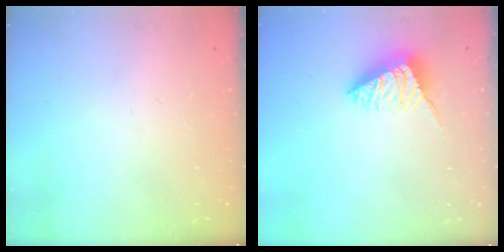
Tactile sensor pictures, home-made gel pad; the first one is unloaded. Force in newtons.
{"total": 2.9, "press": 2.9, "slide": 0.5}